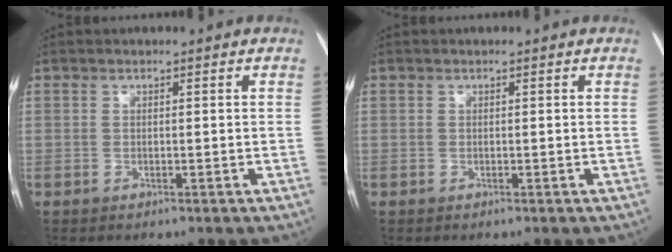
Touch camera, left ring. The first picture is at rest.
{"total": 0.0}